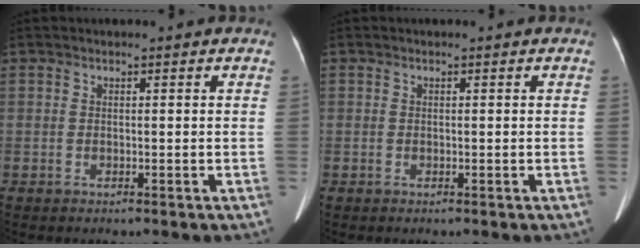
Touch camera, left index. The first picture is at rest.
{"total": 0.0}